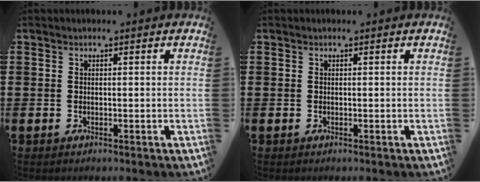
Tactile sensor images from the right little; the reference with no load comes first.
{"total": 0.0}